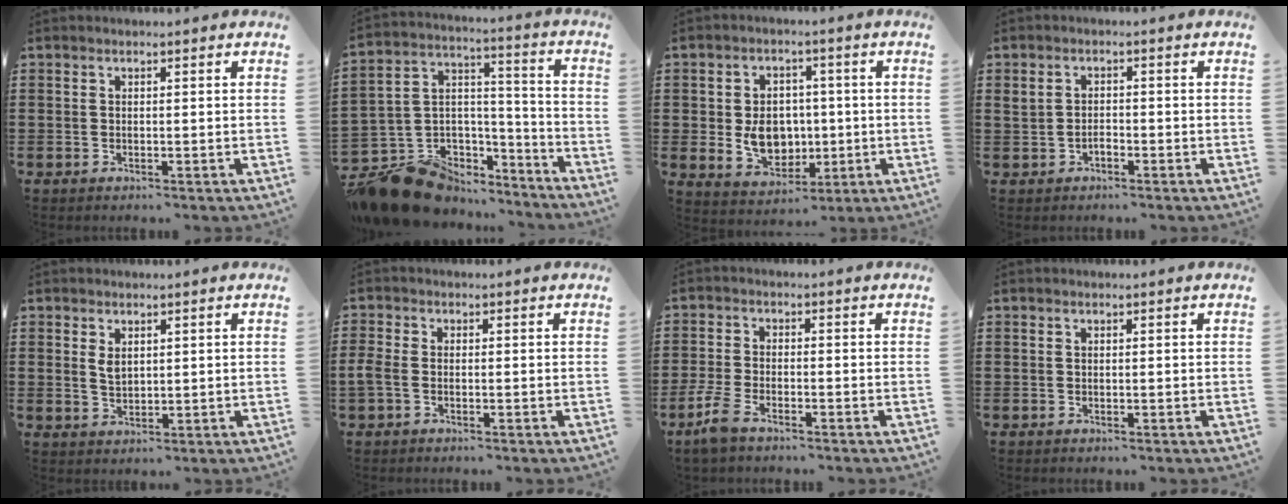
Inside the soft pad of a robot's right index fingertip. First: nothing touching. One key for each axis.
{"total": 14.6, "fx": -11.3, "fy": 8.0, "fz": 4.8, "tx": -0.111, "ty": 0.041, "tz": -0.193}
{"total": 7.3, "fx": -0.2, "fy": 5.9, "fz": 4.3, "tx": -0.075, "ty": 0.005, "tz": -0.005}
{"total": 1.6, "fx": -0.5, "fy": 1.0, "fz": 1.1, "tx": -0.024, "ty": 0.001, "tz": -0.010}
{"total": 2.0, "fx": 1.1, "fy": 1.1, "fz": 1.3, "tx": -0.030, "ty": 0.001, "tz": 0.021}
{"total": 1.7, "fx": -0.8, "fy": 0.8, "fz": 1.3, "tx": -0.040, "ty": -0.005, "tz": -0.020}
{"total": 3.9, "fx": -2.8, "fy": 1.0, "fz": 2.5, "tx": -0.070, "ty": -0.005, "tz": -0.058}
{"total": 0.0}